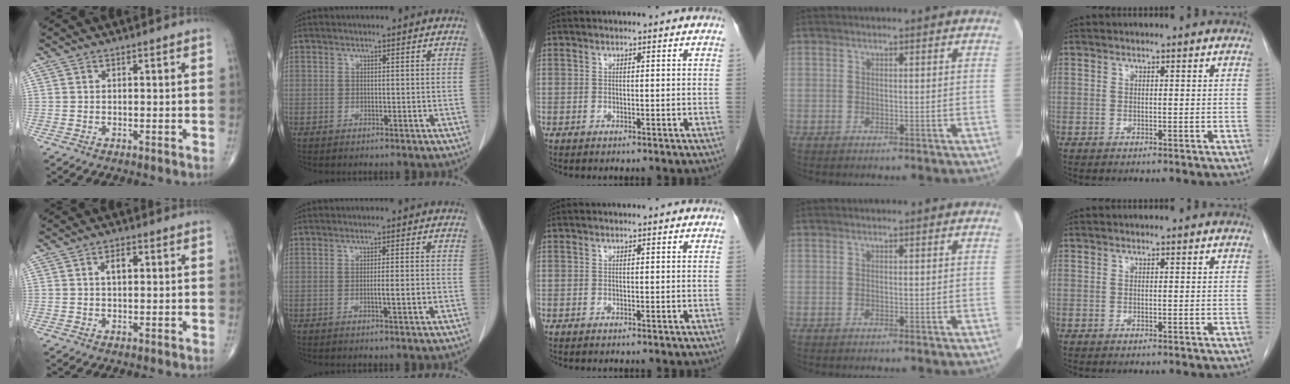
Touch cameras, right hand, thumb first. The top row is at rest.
{"thumb": {"total": 3.1, "force": [0.8, 1.6, 2.5], "torque": [-0.040, 0.004, 0.012]}, "index": {"total": 3.0, "force": [-0.8, 0.0, 2.9], "torque": [-0.048, -0.003, -0.012]}}